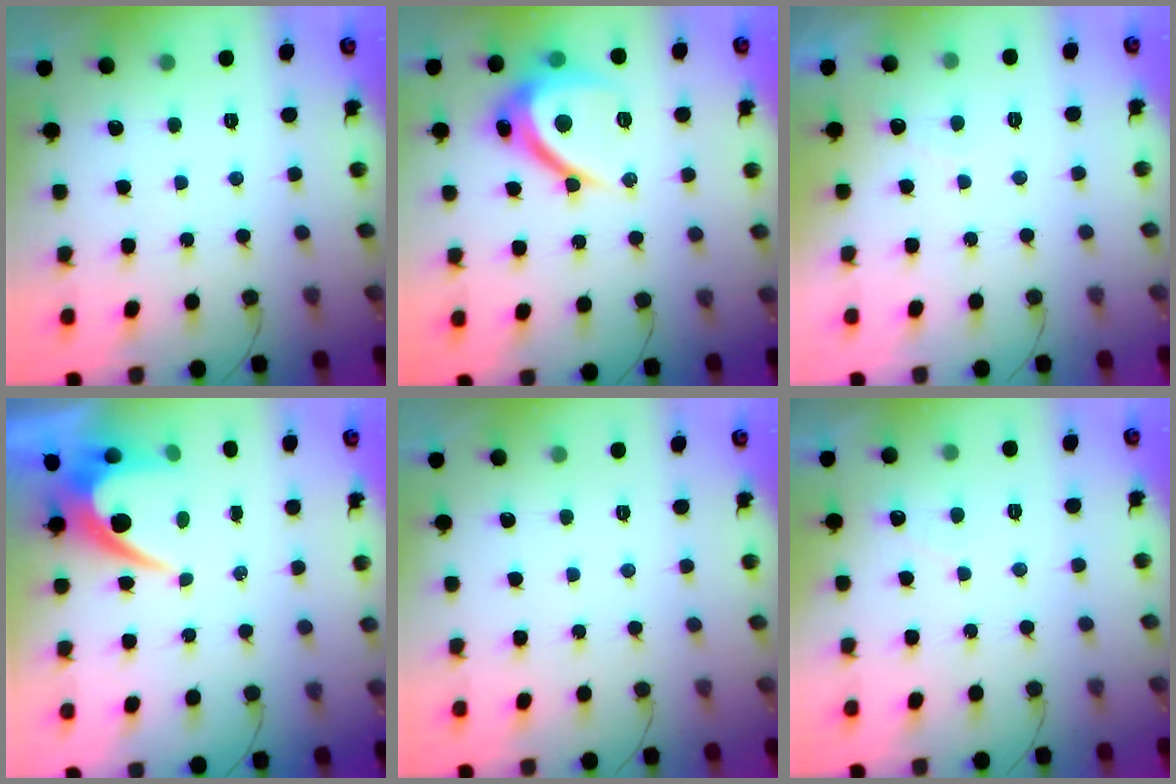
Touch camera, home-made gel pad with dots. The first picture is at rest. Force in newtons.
{"total": 12.2, "press": 12.2, "slide": 1.3}
{"total": 2.5, "press": 2.5, "slide": 0.1}
{"total": 7.6, "press": 7.6, "slide": 0.5}
{"total": 0.0}
{"total": 2.2, "press": 2.2, "slide": 0.0}